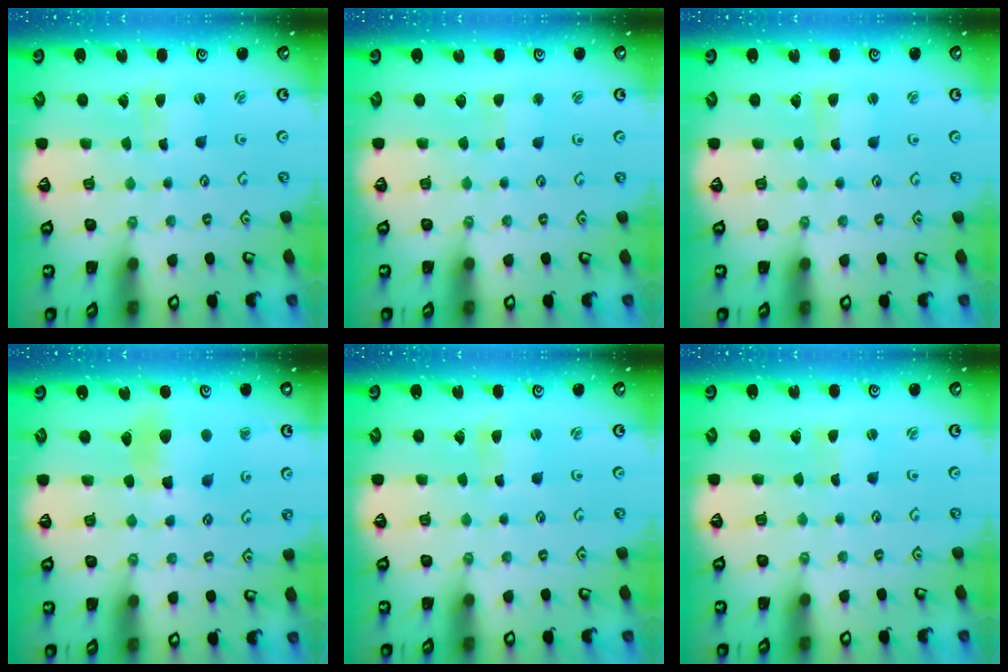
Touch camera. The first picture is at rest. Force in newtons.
{"total": 2.5, "press": 2.4, "slide": 0.4}
{"total": 2.2, "press": 2.2, "slide": 0.3}
{"total": 8.9, "press": 8.8, "slide": 1.2}
{"total": 1.5, "press": 1.4, "slide": 0.2}
{"total": 0.7, "press": 0.7, "slide": 0.0}